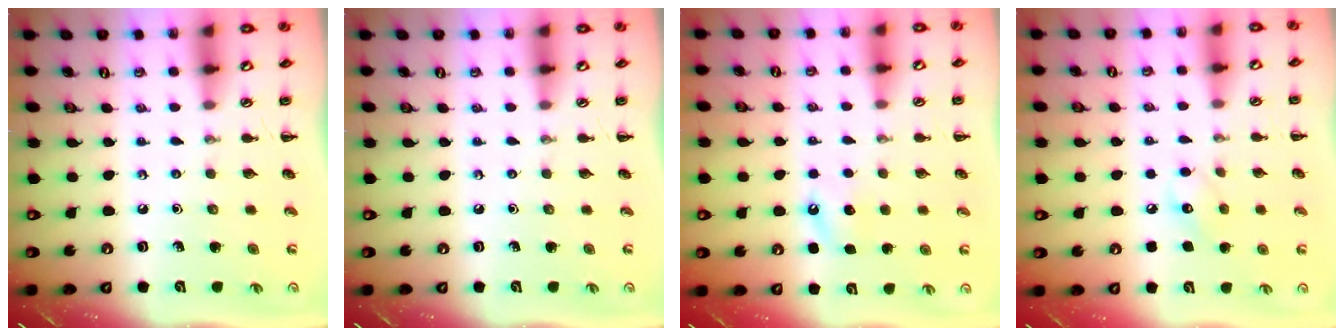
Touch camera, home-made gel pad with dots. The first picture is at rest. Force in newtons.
{"total": 0.0}
{"total": 4.8, "press": 4.7, "slide": 1.2}
{"total": 8.1, "press": 8.0, "slide": 1.5}